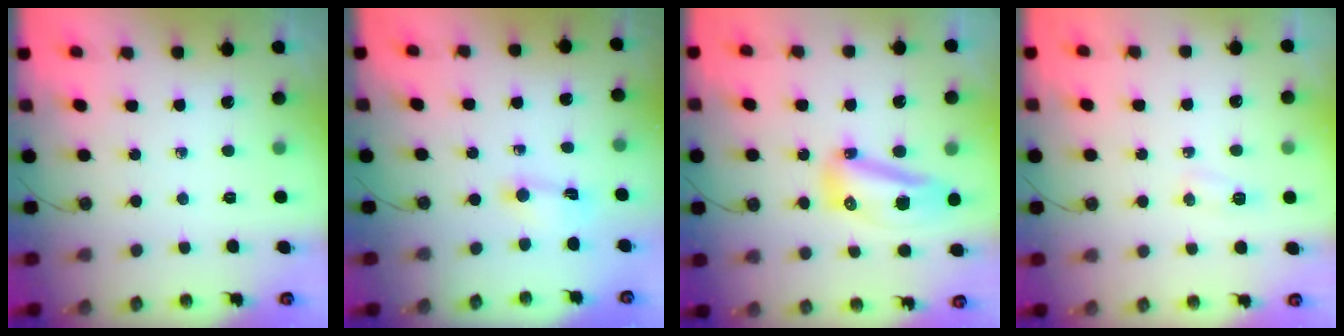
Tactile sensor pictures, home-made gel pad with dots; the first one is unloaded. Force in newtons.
{"total": 1.5, "press": 1.5, "slide": 0.2}
{"total": 15.0, "press": 13.6, "slide": 6.3}
{"total": 8.3, "press": 5.0, "slide": 6.6}